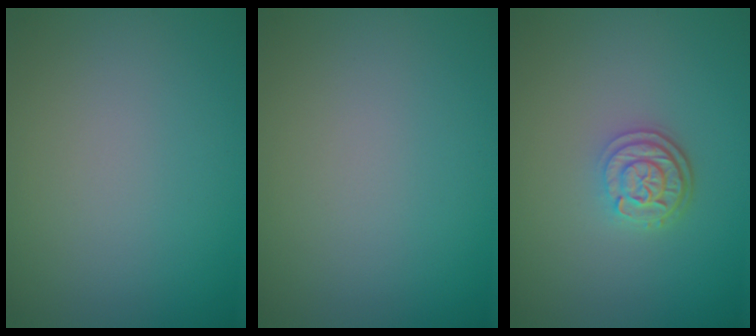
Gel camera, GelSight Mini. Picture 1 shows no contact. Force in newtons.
{"total": 0.0}
{"total": 2.9, "press": 2.4, "slide": 1.7}